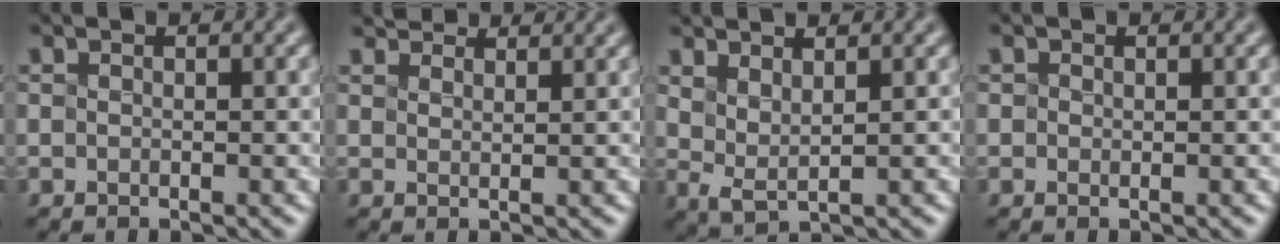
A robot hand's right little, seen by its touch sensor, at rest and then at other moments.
{"total": 3.5, "force": [3.4, 0.4, 0.4], "torque": [-0.009, 0.014, 0.055]}
{"total": 1.5, "force": [1.3, -0.1, 0.7], "torque": [-0.031, 0.002, 0.048]}
{"total": 1.0, "force": [-0.3, -0.6, -0.7], "torque": [-0.002, 0.008, 0.014]}